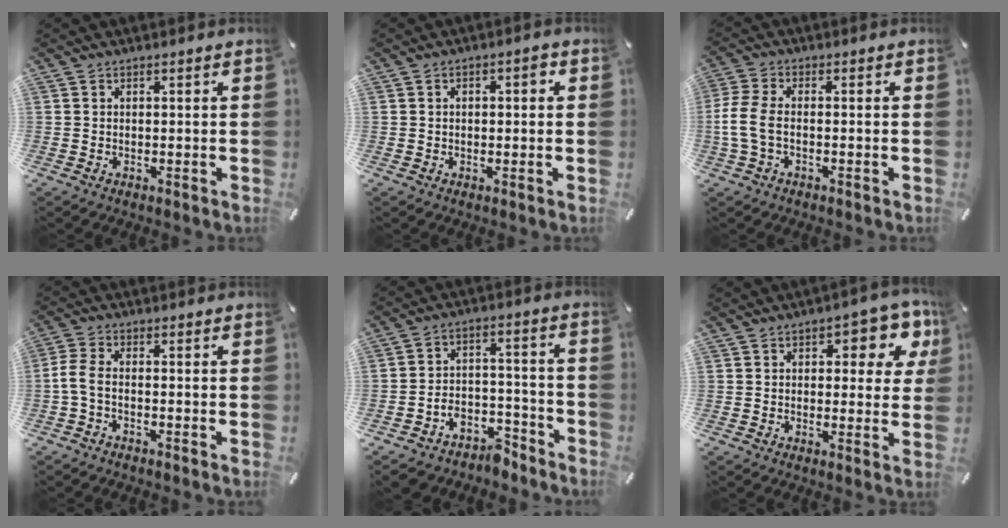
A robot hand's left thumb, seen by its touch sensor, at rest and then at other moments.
{"total": 2.5, "force": [0.2, 1.4, 2.0], "torque": [-0.031, 0.007, -0.002]}
{"total": 6.5, "force": [-1.7, 3.2, 5.4], "torque": [-0.130, -0.006, -0.035]}
{"total": 3.9, "force": [-1.7, 1.4, 3.2], "torque": [-0.083, -0.004, -0.038]}
{"total": 7.2, "force": [-5.2, 4.6, 2.0], "torque": [-0.019, 0.031, -0.094]}
{"total": 8.7, "force": [3.7, 4.7, 6.3], "torque": [-0.073, -0.014, 0.057]}